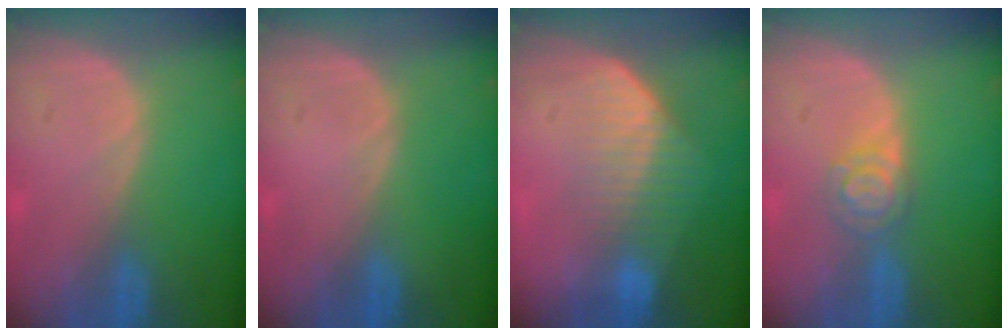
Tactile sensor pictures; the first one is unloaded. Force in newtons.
{"total": 0.0}
{"total": 7.3, "press": 6.3, "slide": 3.8}
{"total": 3.9, "press": 3.8, "slide": 0.6}